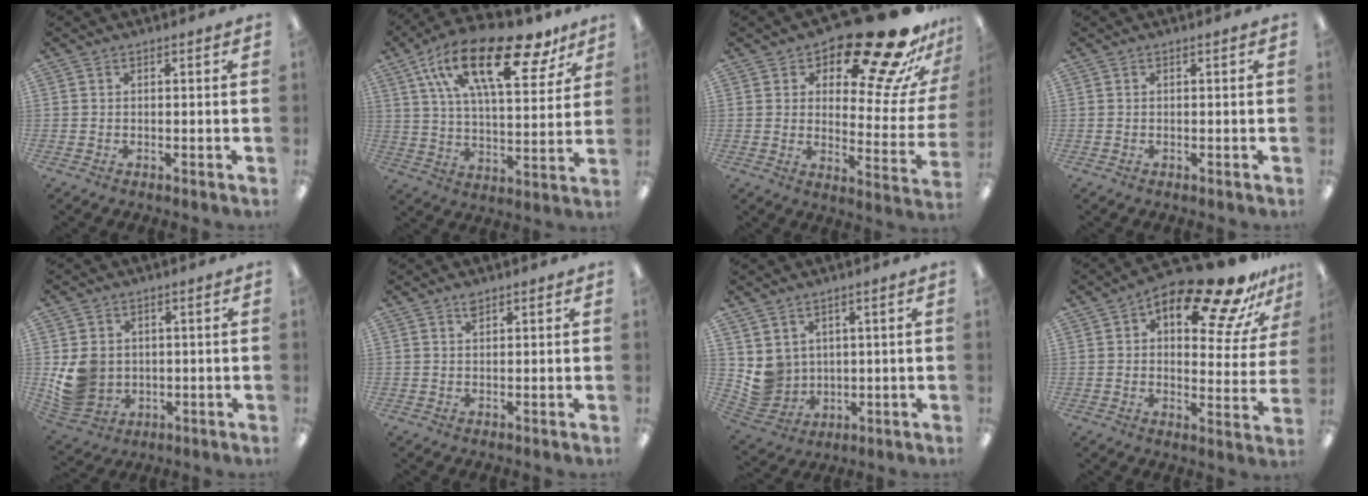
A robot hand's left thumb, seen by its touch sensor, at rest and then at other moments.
{"total": 23.9, "force": [14.0, 9.3, 17.0], "torque": [-0.284, -0.062, 0.233]}
{"total": 23.3, "force": [17.3, 7.5, 13.7], "torque": [-0.176, -0.121, 0.276]}
{"total": 0.0}
{"total": 8.6, "force": [0.4, 7.8, 3.7], "torque": [-0.082, 0.005, 0.013]}
{"total": 1.7, "force": [1.3, 0.8, 0.9], "torque": [-0.012, -0.004, 0.022]}
{"total": 6.7, "force": [2.9, 6.1, 0.5], "torque": [-0.036, -0.024, 0.064]}
{"total": 17.6, "force": [12.1, 6.3, 11.2], "torque": [-0.155, -0.084, 0.193]}